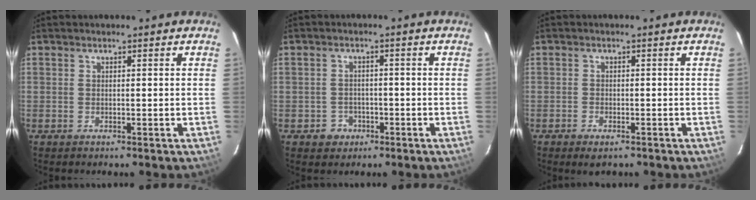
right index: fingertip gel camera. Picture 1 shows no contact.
{"total": 3.9, "force": [-1.7, 3.5, 0.4], "torque": [-0.017, 0.014, -0.022]}
{"total": 1.1, "force": [-0.8, 0.6, 0.5], "torque": [-0.010, 0.000, -0.018]}